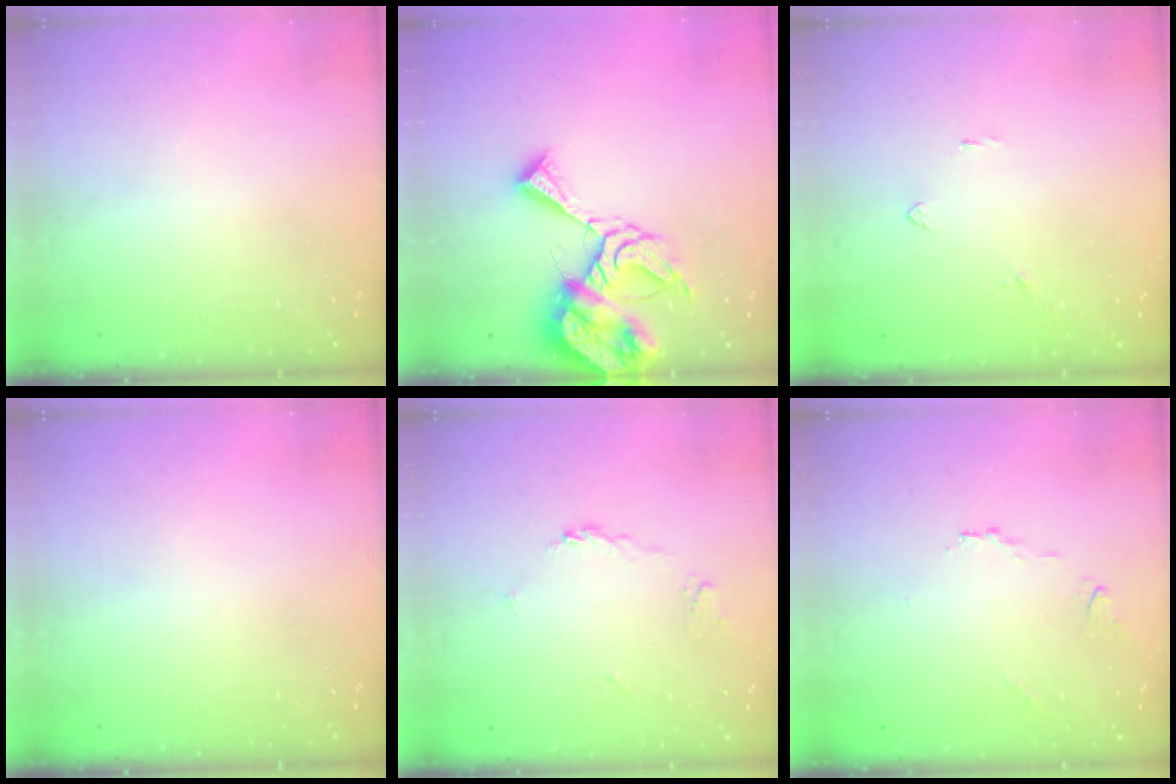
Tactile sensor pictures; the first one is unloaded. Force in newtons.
{"total": 13.1, "press": 13.0, "slide": 1.4}
{"total": 2.5, "press": 2.5, "slide": 0.4}
{"total": 0.0}
{"total": 3.7, "press": 3.7, "slide": 0.8}
{"total": 3.2, "press": 3.1, "slide": 0.6}